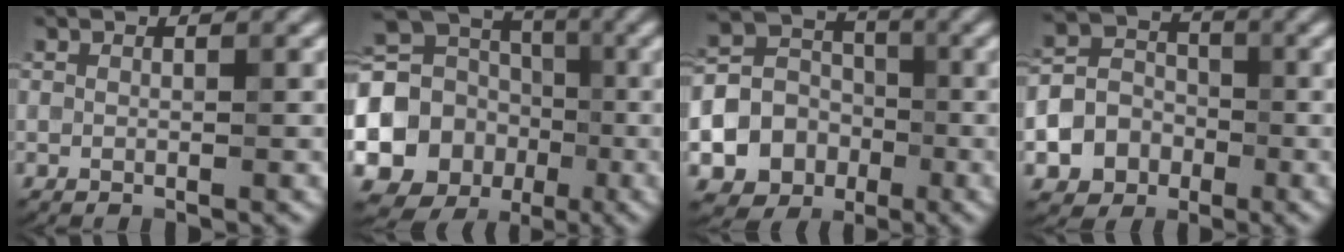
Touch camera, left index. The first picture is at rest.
{"total": 14.0, "force": [-2.3, 12.7, 5.5], "torque": [-0.105, -0.012, -0.063]}
{"total": 11.1, "force": [-4.2, 9.9, 3.1], "torque": [-0.066, -0.029, -0.087]}
{"total": 6.8, "force": [-2.6, 5.9, 2.0], "torque": [-0.022, -0.006, -0.061]}